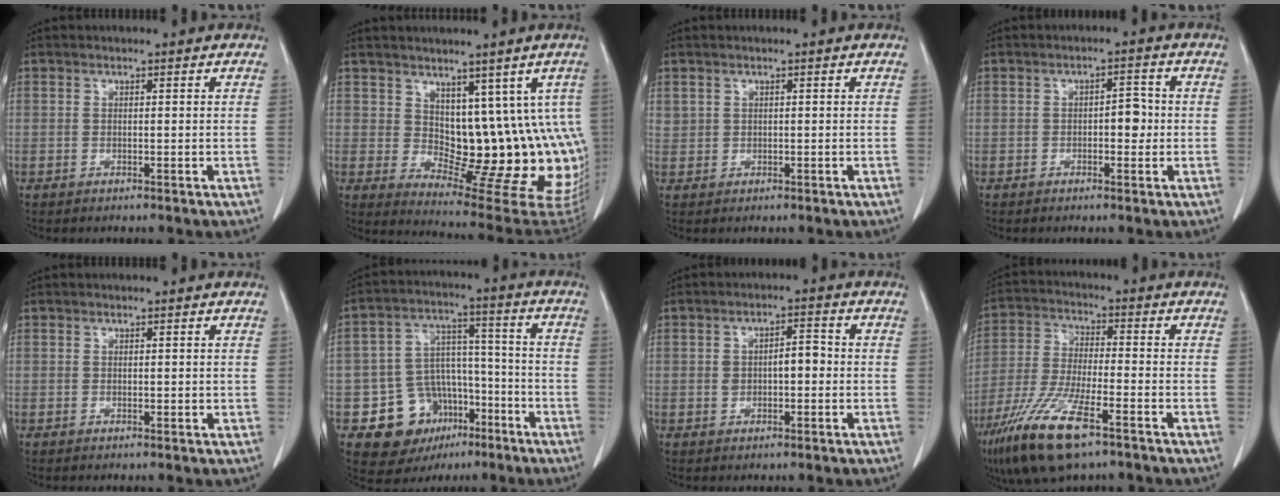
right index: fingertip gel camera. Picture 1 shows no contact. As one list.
[{"total": 14.0, "force": [4.0, 7.4, 11.2], "torque": [-0.122, -0.005, 0.076]}, {"total": 1.2, "force": [0.7, 1.0, 0.1], "torque": [0.009, 0.006, 0.011]}, {"total": 3.2, "force": [-0.3, 1.5, 2.8], "torque": [-0.034, 0.006, -0.004]}, {"total": 0.6, "force": [0.3, 0.4, 0.3], "torque": [0.004, 0.000, 0.003]}, {"total": 12.4, "force": [-5.9, 9.8, 4.7], "torque": [-0.067, 0.046, -0.079]}, {"total": 4.4, "force": [-0.1, 2.1, 3.9], "torque": [-0.067, 0.017, 0.003]}, {"total": 13.3, "force": [-8.1, 2.6, 10.1], "torque": [-0.208, -0.028, -0.148]}]